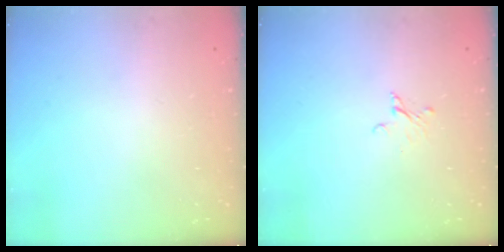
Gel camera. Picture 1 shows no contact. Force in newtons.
{"total": 2.0, "press": 2.0, "slide": 0.1}